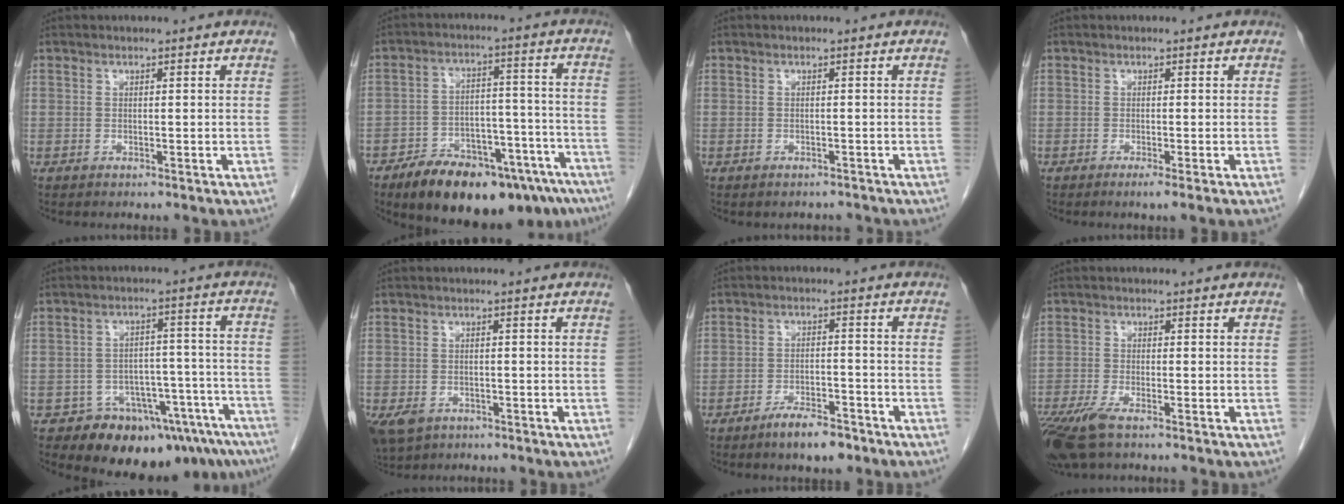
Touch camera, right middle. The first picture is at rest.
{"total": 20.6, "force": [-15.7, 6.7, 11.5], "torque": [-0.117, 0.025, -0.226]}
{"total": 1.7, "force": [-1.7, 0.3, 0.1], "torque": [-0.003, -0.001, -0.023]}
{"total": 1.6, "force": [-0.8, -0.8, 1.1], "torque": [-0.019, -0.004, -0.014]}
{"total": 14.1, "force": [-11.6, 5.4, 6.0], "torque": [-0.020, 0.049, -0.147]}
{"total": 6.5, "force": [-3.8, 4.5, 2.8], "torque": [-0.064, -0.007, -0.056]}
{"total": 5.4, "force": [-4.1, 1.1, 3.4], "torque": [-0.063, -0.002, -0.065]}
{"total": 6.7, "force": [-4.5, 1.5, 4.7], "torque": [-0.092, -0.018, -0.084]}